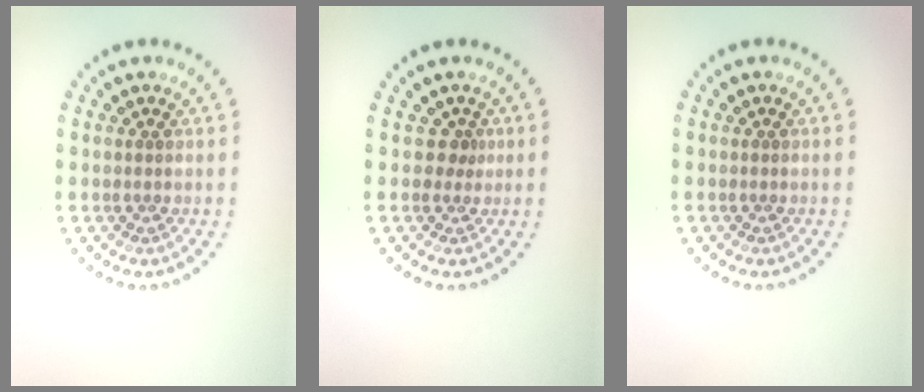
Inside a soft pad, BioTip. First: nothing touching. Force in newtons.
{"total": 0.9, "press": 0.5, "slide": 0.8}
{"total": 0.0}